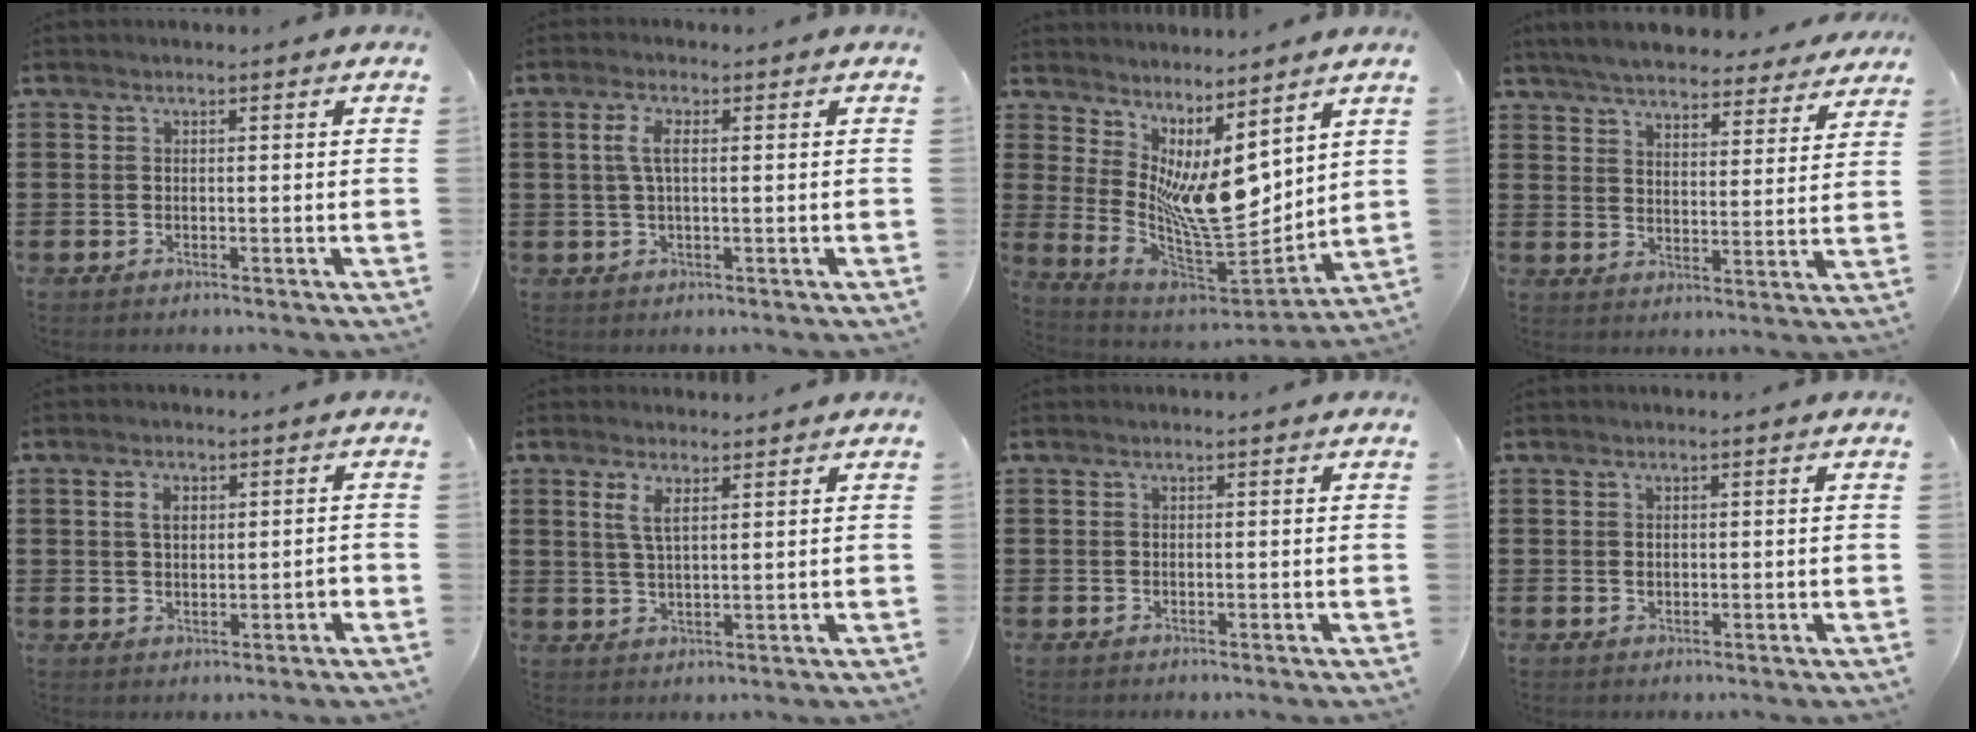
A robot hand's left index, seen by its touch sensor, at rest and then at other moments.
{"total": 3.5, "force": [0.5, 1.2, 3.3], "torque": [-0.073, 0.004, 0.004]}
{"total": 9.4, "force": [3.3, 3.6, 8.1], "torque": [-0.153, -0.039, 0.062]}
{"total": 5.9, "force": [5.7, 0.4, 1.3], "torque": [-0.051, -0.032, 0.101]}
{"total": 3.2, "force": [0.5, 1.7, 2.7], "torque": [-0.046, 0.005, 0.005]}
{"total": 3.5, "force": [2.0, 1.2, 2.6], "torque": [-0.057, 0.004, 0.036]}
{"total": 0.0}
{"total": 0.8, "force": [-0.1, 0.6, 0.5], "torque": [-0.012, 0.004, -0.002]}